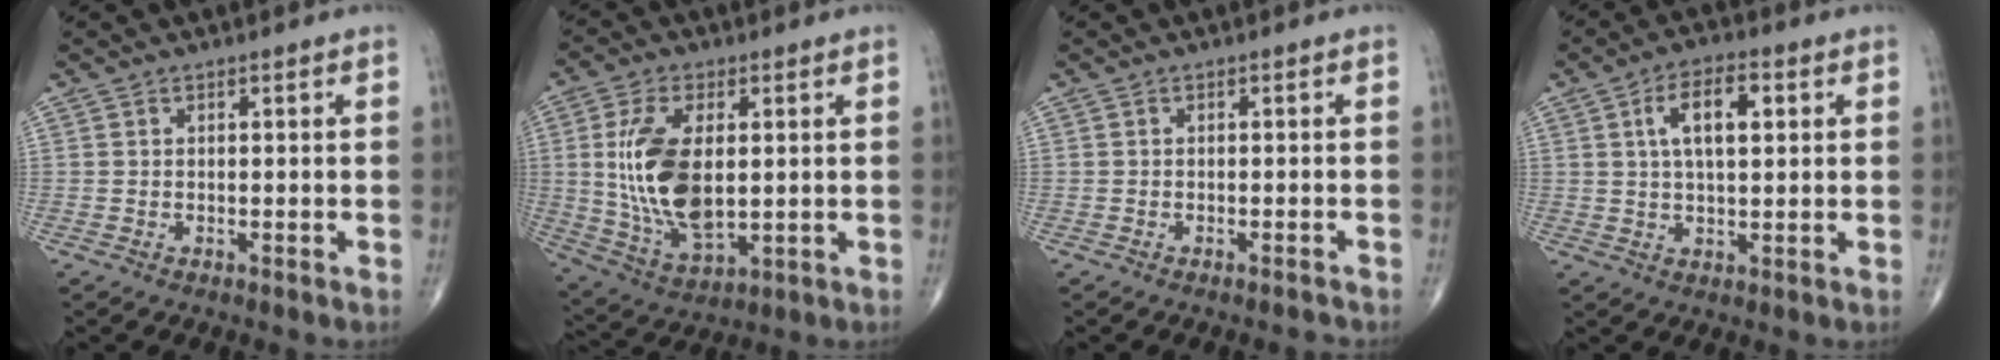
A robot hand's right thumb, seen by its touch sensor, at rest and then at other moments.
{"total": 15.7, "force": [1.5, 8.1, 13.4], "torque": [-0.262, -0.015, 0.040]}
{"total": 1.1, "force": [-1.0, 0.0, 0.4], "torque": [-0.012, 0.008, -0.013]}
{"total": 8.6, "force": [2.3, 4.0, 7.3], "torque": [-0.118, 0.008, 0.037]}